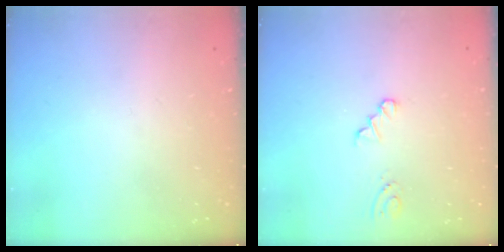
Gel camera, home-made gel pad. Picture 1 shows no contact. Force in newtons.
{"total": 0.0}